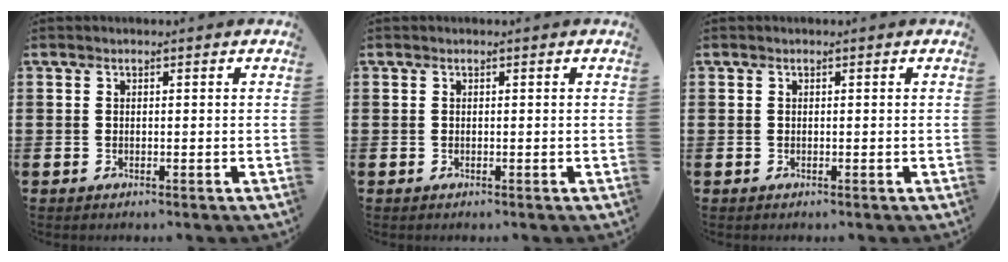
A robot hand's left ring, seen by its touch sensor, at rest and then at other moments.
{"total": 0.0}
{"total": 0.0}